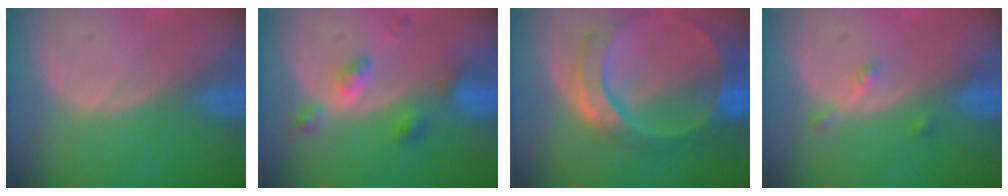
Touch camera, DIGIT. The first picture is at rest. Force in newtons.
{"total": 4.8, "press": 4.8, "slide": 0.1}
{"total": 10.7, "press": 9.0, "slide": 5.7}
{"total": 2.4, "press": 2.0, "slide": 1.3}